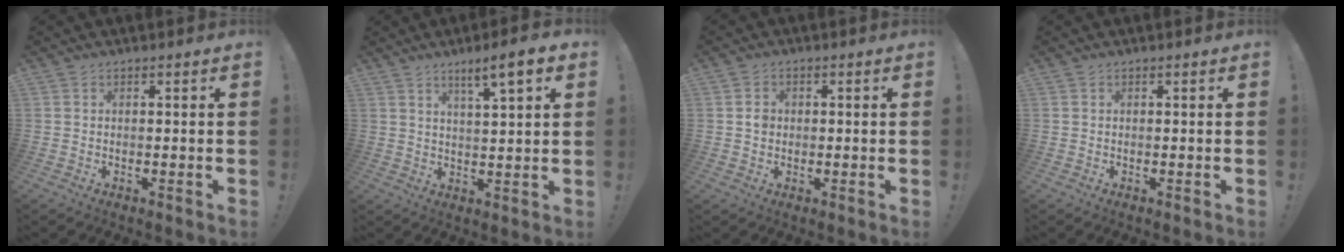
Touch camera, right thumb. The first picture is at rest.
{"total": 7.1, "force": [4.4, 0.5, 5.6], "torque": [-0.073, -0.025, 0.065]}
{"total": 2.4, "force": [-0.2, 2.0, 1.2], "torque": [-0.005, -0.001, -0.009]}
{"total": 0.0}